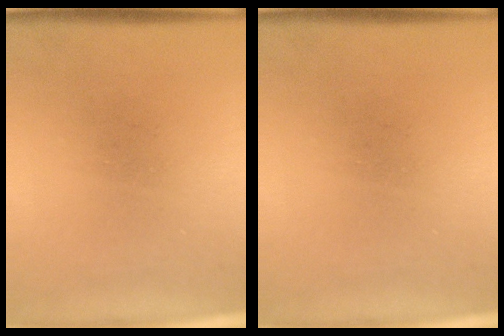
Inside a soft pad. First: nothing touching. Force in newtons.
{"total": 0.0}